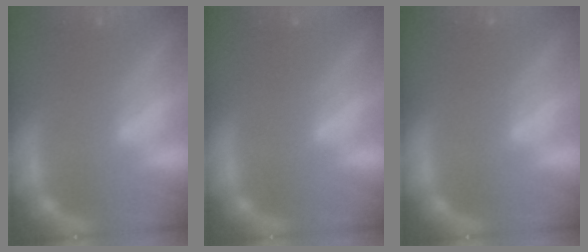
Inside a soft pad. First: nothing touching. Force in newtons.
{"total": 0.0}
{"total": 0.0}